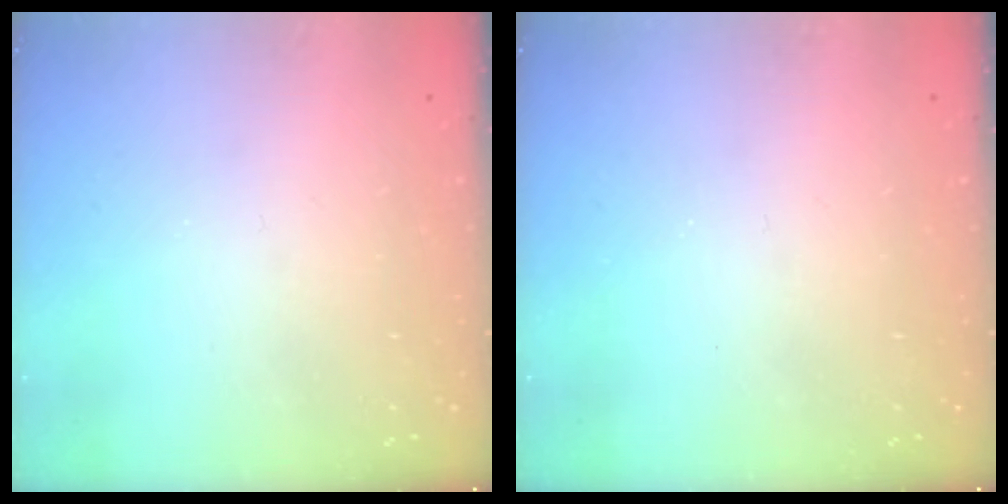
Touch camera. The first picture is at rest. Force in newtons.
{"total": 0.0}